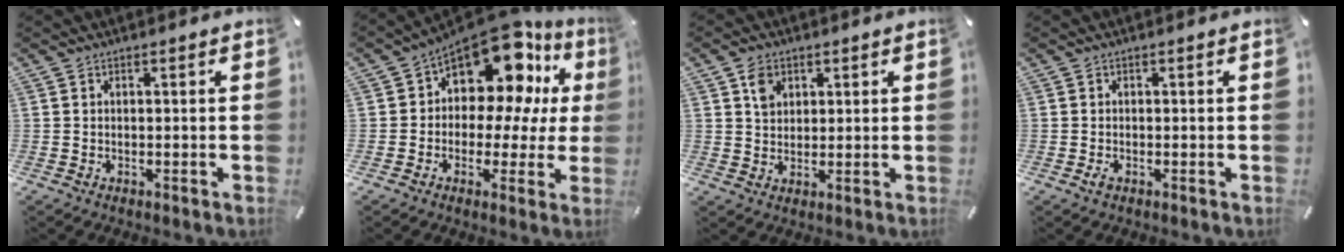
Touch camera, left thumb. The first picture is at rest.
{"total": 14.5, "force": [8.5, 8.0, 8.5], "torque": [-0.134, -0.078, 0.148]}
{"total": 4.6, "force": [2.1, 3.7, 1.7], "torque": [-0.017, -0.002, 0.034]}
{"total": 0.9, "force": [-0.4, 0.5, 0.6], "torque": [-0.018, -0.005, -0.009]}